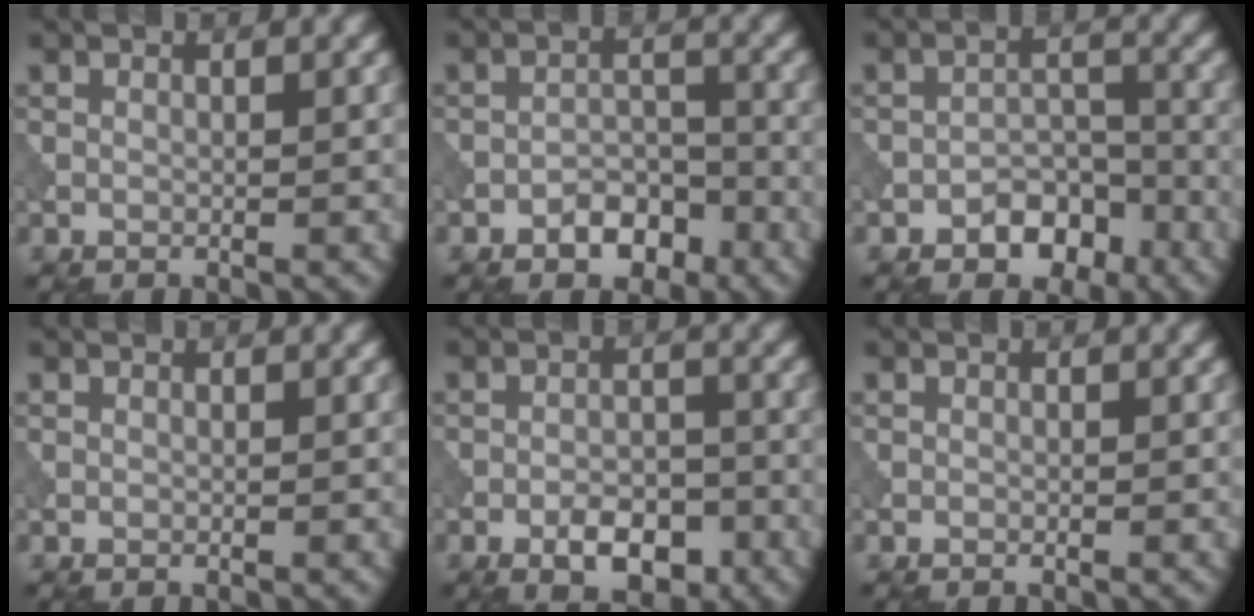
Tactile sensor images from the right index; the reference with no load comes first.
{"total": 3.3, "force": [-2.2, 1.8, 1.6], "torque": [-0.018, 0.008, -0.036]}
{"total": 3.9, "force": [-2.5, 2.4, 1.8], "torque": [-0.013, 0.006, -0.041]}
{"total": 0.0}
{"total": 4.5, "force": [-2.4, 2.2, 3.1], "torque": [-0.039, 0.002, -0.039]}
{"total": 0.0}